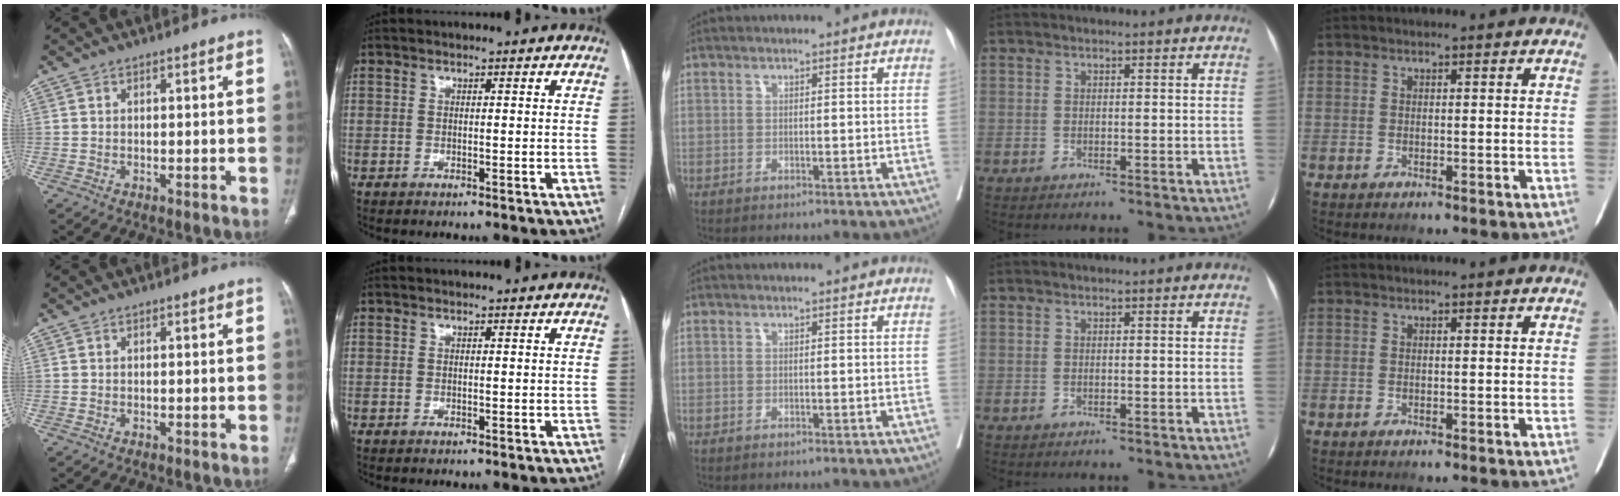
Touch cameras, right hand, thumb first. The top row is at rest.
{}